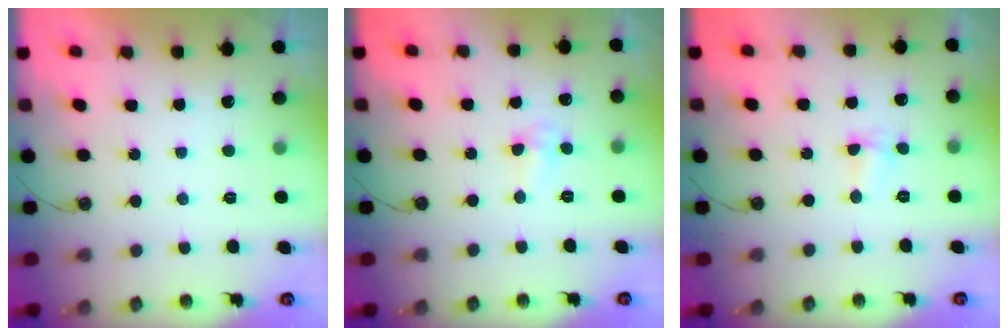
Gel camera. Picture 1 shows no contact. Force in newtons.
{"total": 3.4, "press": 3.4, "slide": 0.5}
{"total": 3.0, "press": 2.9, "slide": 0.5}